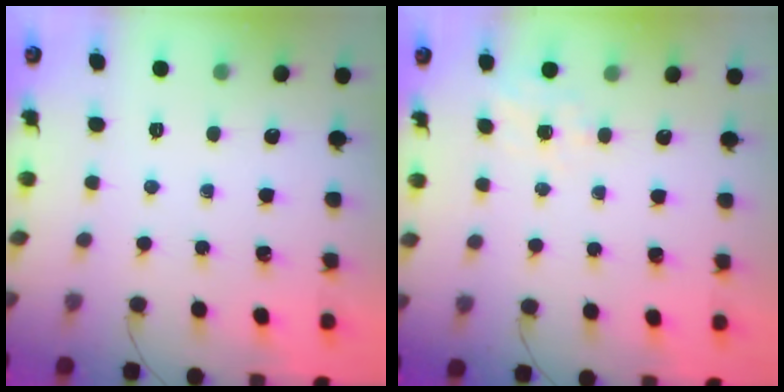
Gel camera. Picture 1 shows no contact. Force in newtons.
{"total": 5.1, "press": 4.8, "slide": 1.6}